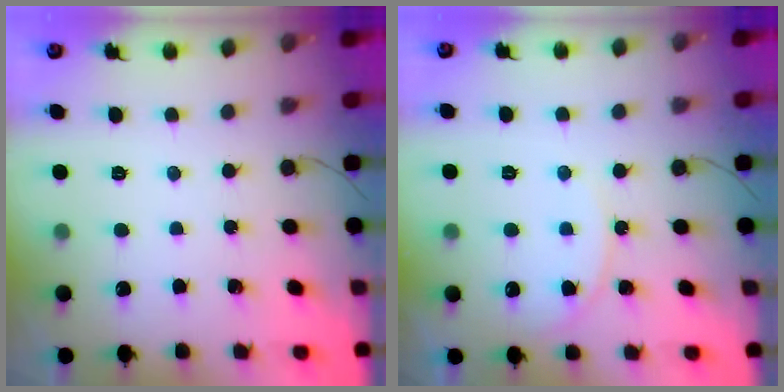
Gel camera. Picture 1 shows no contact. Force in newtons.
{"total": 8.6, "press": 8.6, "slide": 0.4}